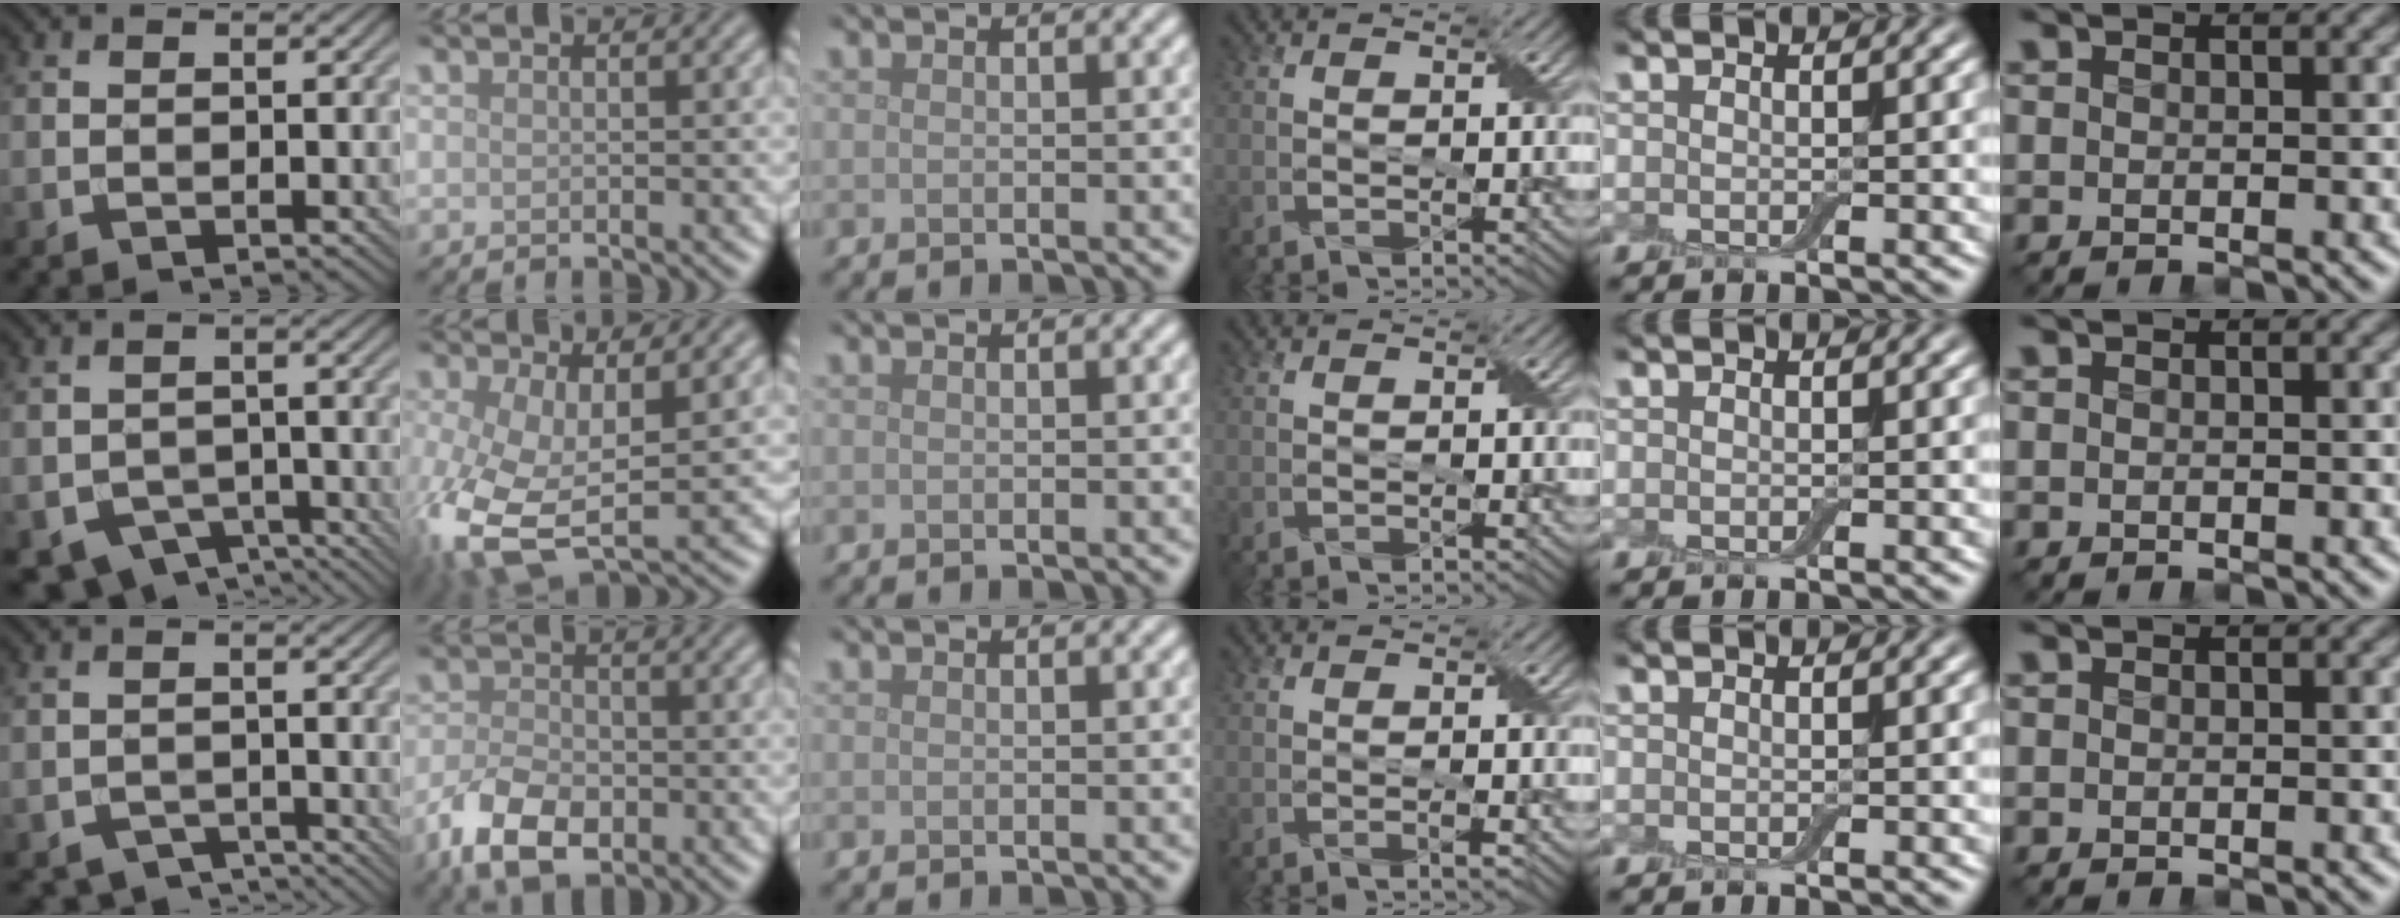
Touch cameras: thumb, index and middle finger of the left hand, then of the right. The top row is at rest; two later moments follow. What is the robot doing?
{"motion": "peel", "object": "small bumper sticker"}